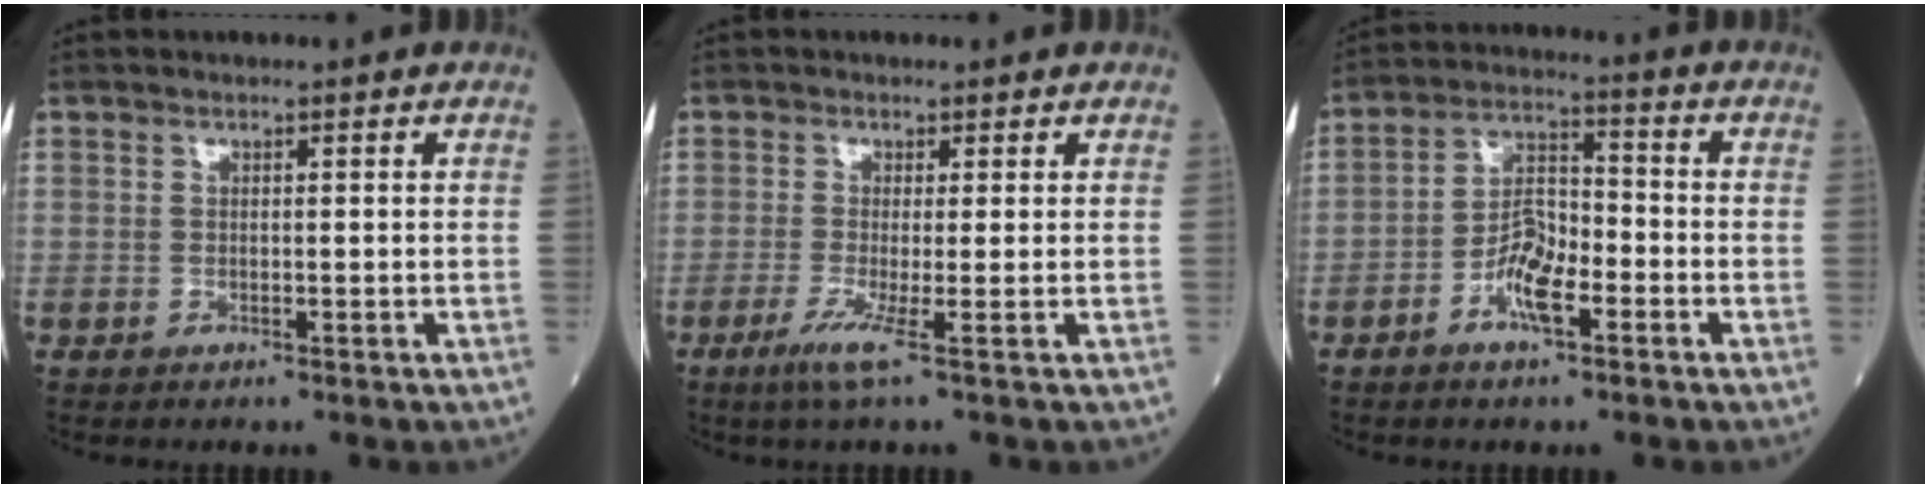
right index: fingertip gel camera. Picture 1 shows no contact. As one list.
[{"total": 3.3, "force": [-1.6, -0.9, 2.8], "torque": [-0.066, -0.015, -0.034]}, {"total": 7.1, "force": [-3.3, 2.4, 5.8], "torque": [-0.112, 0.012, -0.064]}]